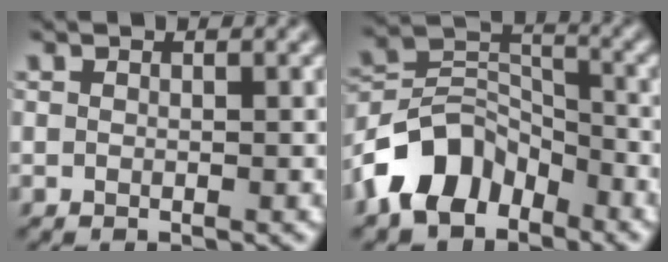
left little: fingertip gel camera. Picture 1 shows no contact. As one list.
[{"total": 7.3, "force": [-4.9, 4.4, 3.1], "torque": [-0.050, 0.005, -0.105]}]